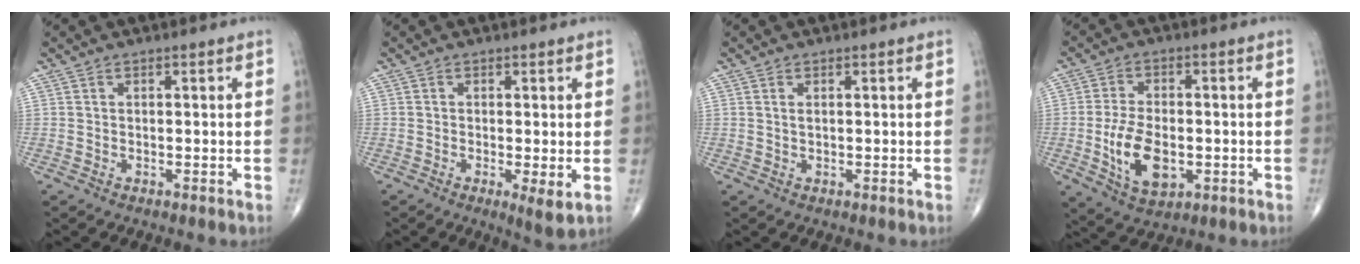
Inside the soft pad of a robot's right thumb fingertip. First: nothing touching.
{"total": 4.0, "force": [-0.7, 0.9, 3.9], "torque": [-0.069, -0.016, -0.015]}
{"total": 0.9, "force": [0.3, 0.4, 0.7], "torque": [-0.017, 0.002, 0.006]}
{"total": 10.6, "force": [-2.1, 6.0, 8.5], "torque": [-0.149, -0.002, -0.031]}